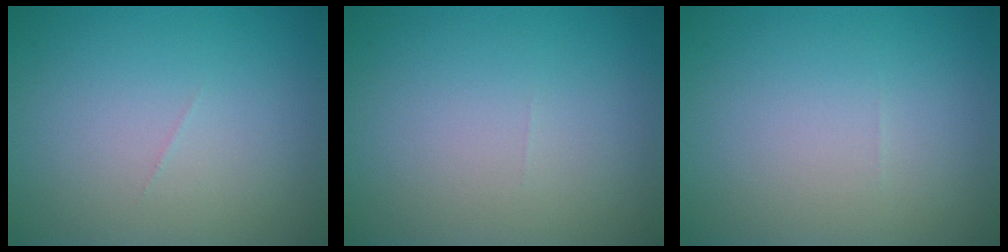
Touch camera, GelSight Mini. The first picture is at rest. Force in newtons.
{"total": 0.0}
{"total": 0.0}